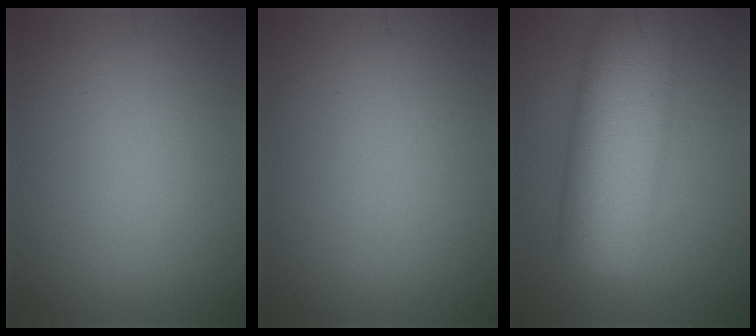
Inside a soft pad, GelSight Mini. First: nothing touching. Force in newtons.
{"total": 0.0}
{"total": 9.8, "press": 9.8, "slide": 0.8}